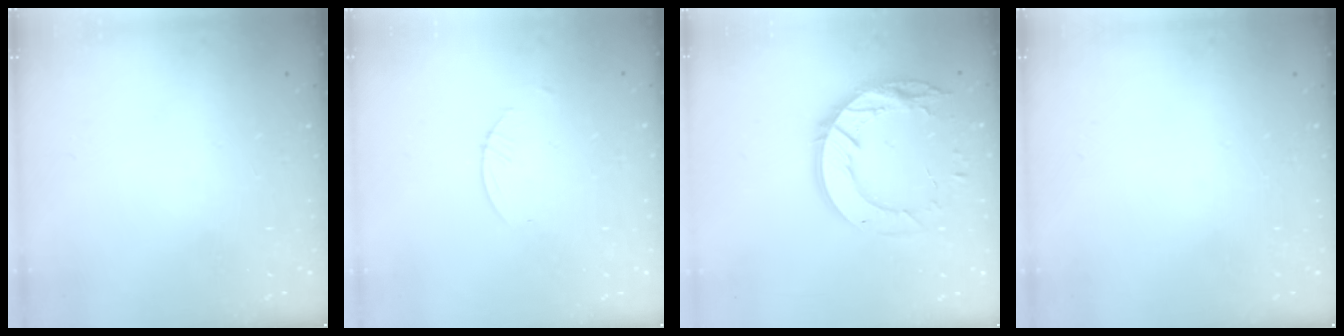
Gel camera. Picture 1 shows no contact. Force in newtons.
{"total": 0.8, "press": 0.8, "slide": 0.2}
{"total": 16.4, "press": 16.4, "slide": 1.4}
{"total": 0.0}